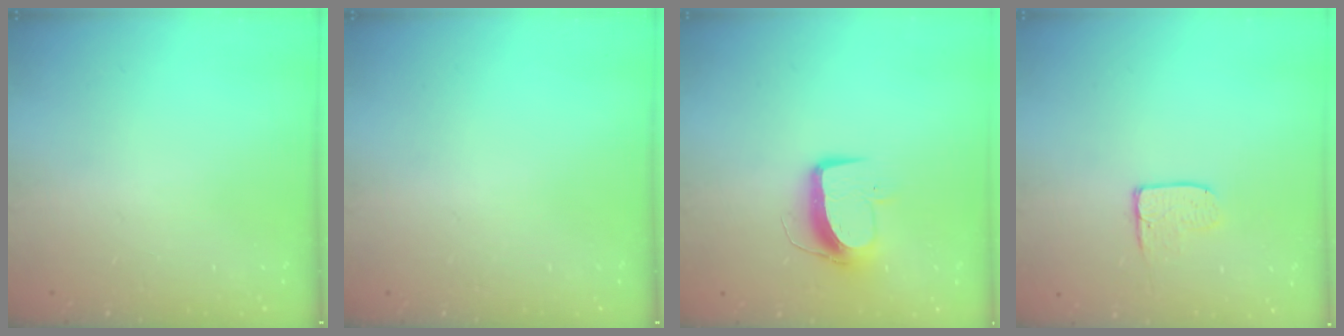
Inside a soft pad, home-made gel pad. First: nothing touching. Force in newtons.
{"total": 0.0}
{"total": 9.9, "press": 9.8, "slide": 1.0}
{"total": 6.3, "press": 6.2, "slide": 0.5}